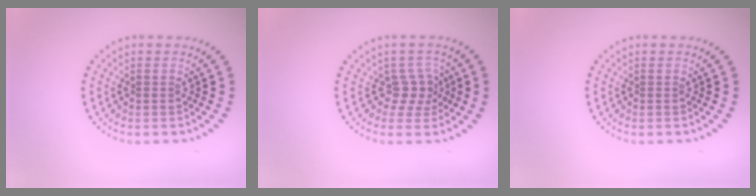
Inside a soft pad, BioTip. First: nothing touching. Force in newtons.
{"total": 2.2, "press": 1.6, "slide": 1.6}
{"total": 0.0}